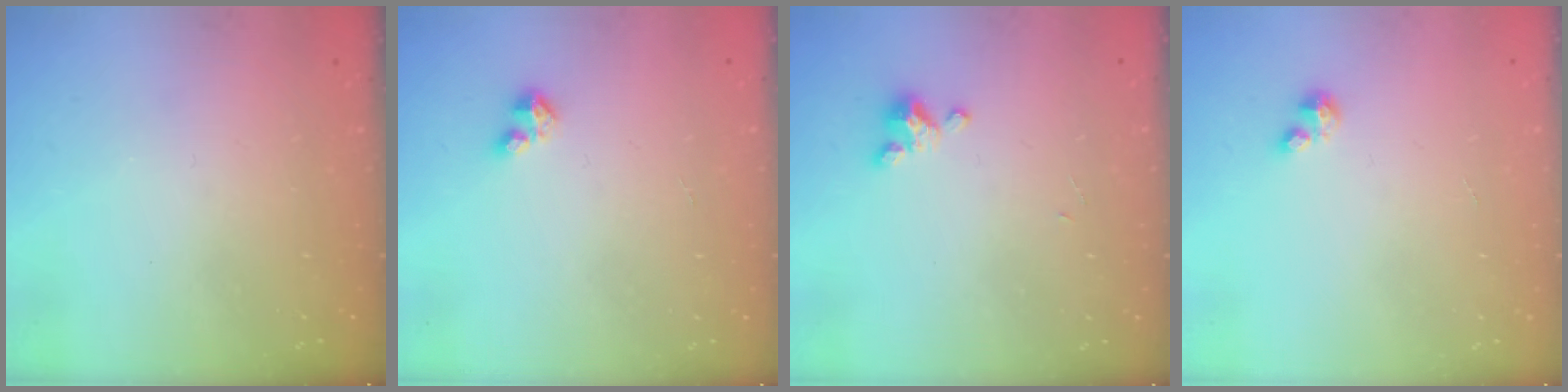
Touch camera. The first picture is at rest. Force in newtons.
{"total": 2.1, "press": 2.1, "slide": 0.2}
{"total": 2.3, "press": 2.2, "slide": 0.4}
{"total": 1.7, "press": 1.7, "slide": 0.4}